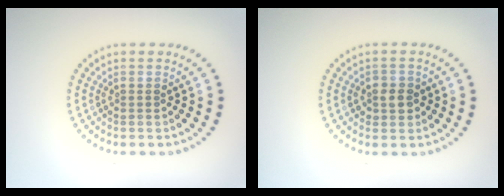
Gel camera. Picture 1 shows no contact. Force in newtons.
{"total": 2.0, "press": 1.9, "slide": 0.7}